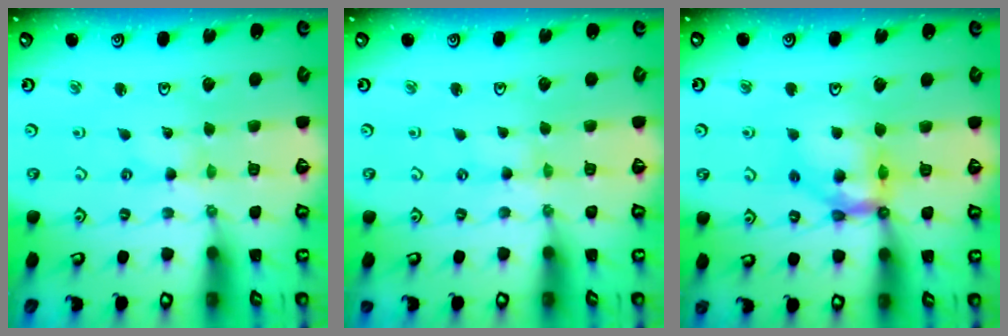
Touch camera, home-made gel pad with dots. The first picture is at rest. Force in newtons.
{"total": 0.0}
{"total": 11.8, "press": 11.7, "slide": 1.2}